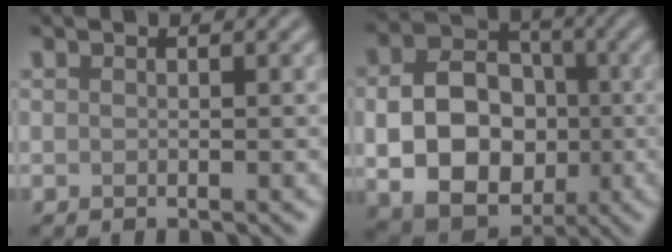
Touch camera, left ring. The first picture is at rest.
{"total": 10.3, "force": [-1.4, 7.8, 6.7], "torque": [-0.119, -0.013, -0.023]}